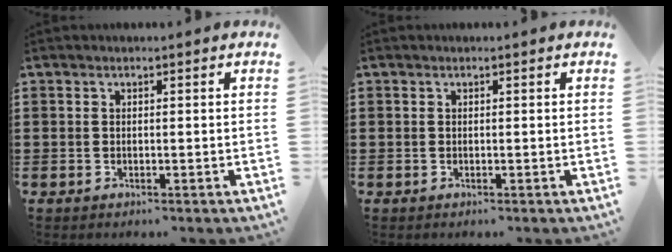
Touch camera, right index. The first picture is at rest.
{"total": 0.0}